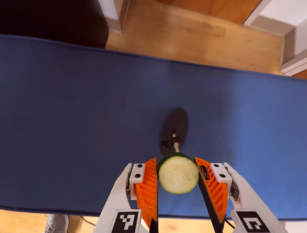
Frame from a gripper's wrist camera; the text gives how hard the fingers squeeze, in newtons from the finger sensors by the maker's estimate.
{"total": 6.6, "left": 6.7, "right": 6.6}